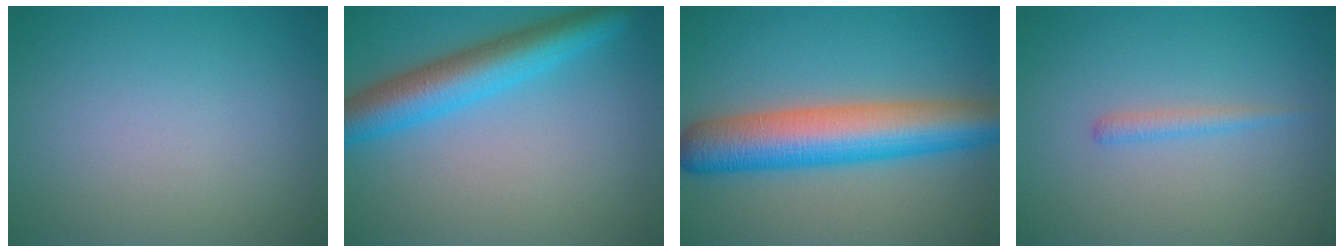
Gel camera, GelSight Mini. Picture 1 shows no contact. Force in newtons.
{"total": 6.2, "press": 6.2, "slide": 0.2}
{"total": 9.1, "press": 9.1, "slide": 0.2}
{"total": 1.2, "press": 1.2, "slide": 0.0}